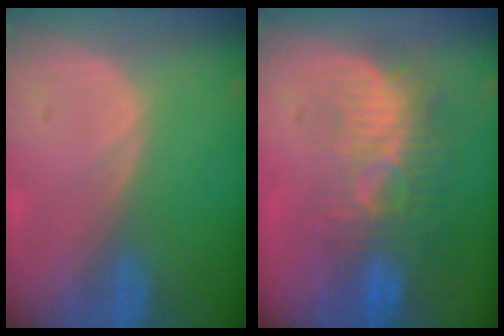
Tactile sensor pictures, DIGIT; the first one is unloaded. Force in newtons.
{"total": 9.0, "press": 8.2, "slide": 3.7}